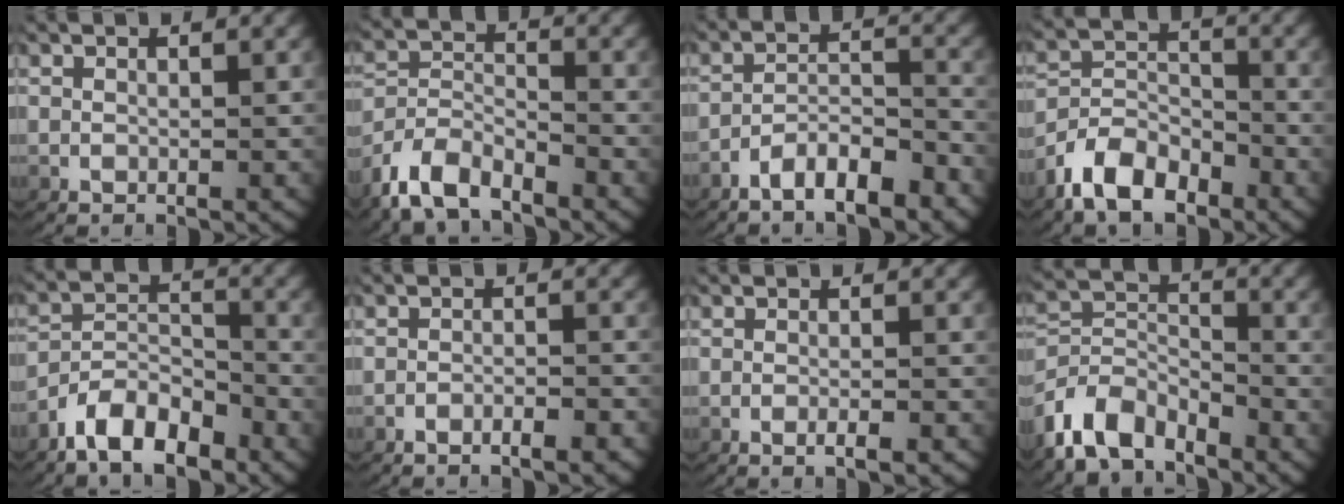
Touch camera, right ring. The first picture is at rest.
{"total": 6.2, "force": [-4.1, 4.1, 2.2], "torque": [-0.069, -0.024, -0.069]}
{"total": 5.7, "force": [-4.6, 1.9, 2.7], "torque": [-0.036, -0.005, -0.079]}
{"total": 5.7, "force": [-3.4, 3.7, 2.7], "torque": [-0.051, -0.019, -0.059]}
{"total": 6.1, "force": [-4.1, 3.3, 3.2], "torque": [-0.052, -0.015, -0.069]}
{"total": 2.0, "force": [-1.8, 0.5, 0.8], "torque": [-0.009, -0.001, -0.037]}
{"total": 1.8, "force": [-1.1, 0.2, 1.4], "torque": [-0.025, 0.000, -0.020]}
{"total": 7.7, "force": [-4.6, 5.5, 3.1], "torque": [-0.066, -0.035, -0.075]}